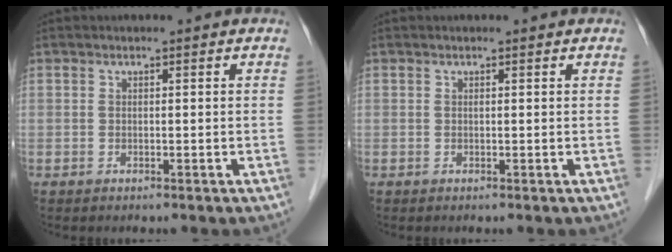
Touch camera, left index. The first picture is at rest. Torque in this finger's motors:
{"motor_torque": [0.11, -0.02, 0.00, -0.01]}